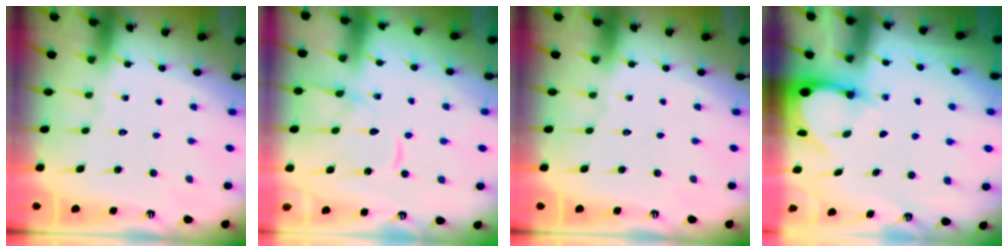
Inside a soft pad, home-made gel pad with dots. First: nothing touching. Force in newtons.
{"total": 12.8, "press": 12.8, "slide": 1.2}
{"total": 0.0}
{"total": 3.1, "press": 3.1, "slide": 0.2}